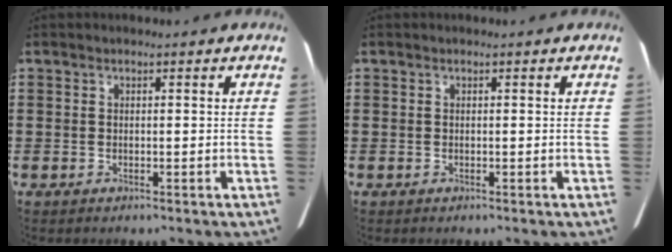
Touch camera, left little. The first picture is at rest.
{"total": 0.0}